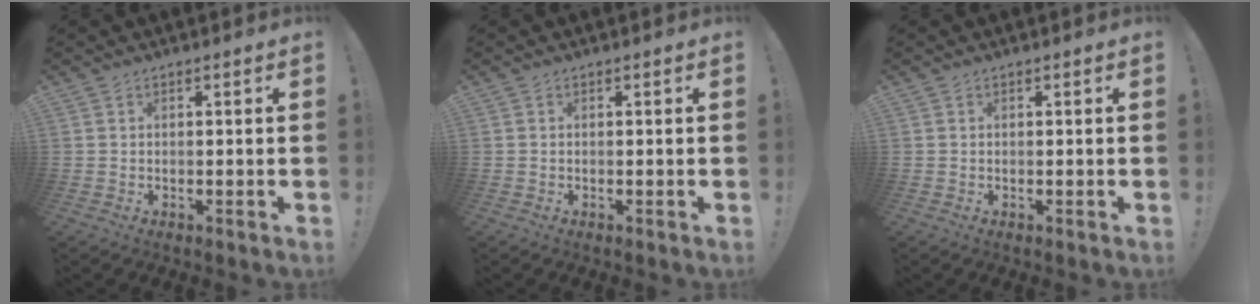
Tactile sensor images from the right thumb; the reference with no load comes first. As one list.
[{"total": 0.0}, {"total": 0.0}]